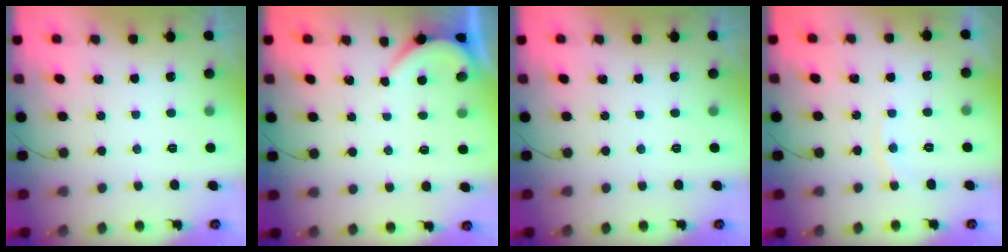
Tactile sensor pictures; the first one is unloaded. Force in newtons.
{"total": 2.2, "press": 2.2, "slide": 0.4}
{"total": 0.0}
{"total": 5.1, "press": 5.1, "slide": 0.3}